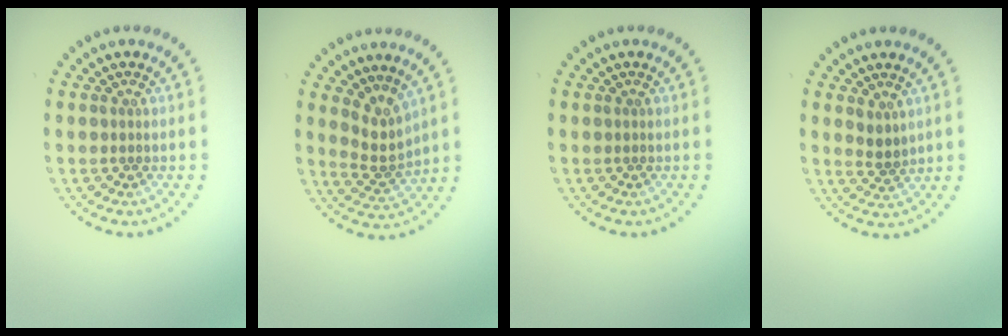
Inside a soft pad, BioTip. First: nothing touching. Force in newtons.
{"total": 2.9, "press": 2.0, "slide": 2.0}
{"total": 0.0}
{"total": 1.7, "press": 1.3, "slide": 1.0}